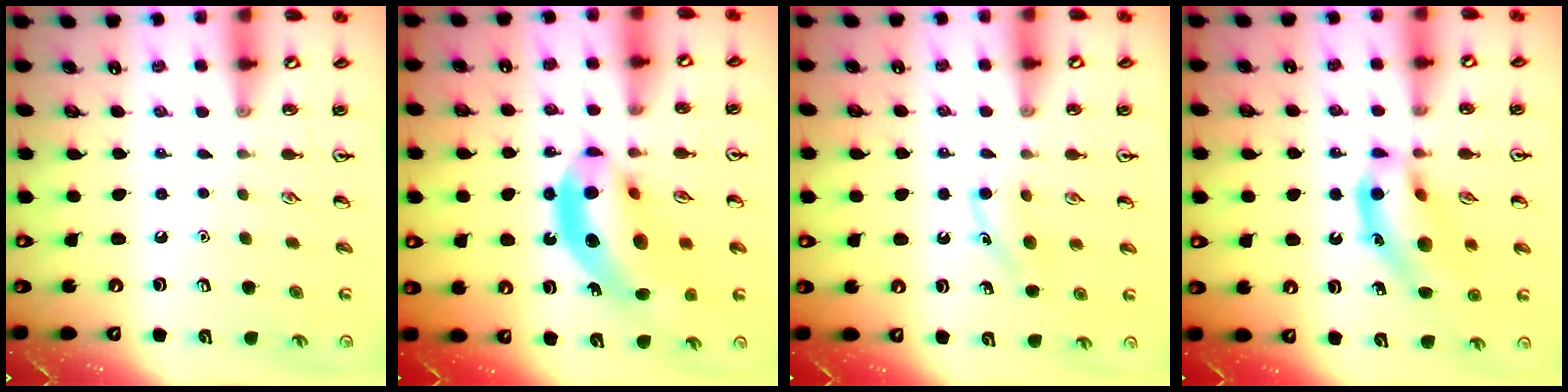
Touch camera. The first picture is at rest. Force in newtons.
{"total": 15.7, "press": 15.1, "slide": 4.5}
{"total": 5.9, "press": 5.6, "slide": 1.9}
{"total": 15.1, "press": 14.7, "slide": 3.5}